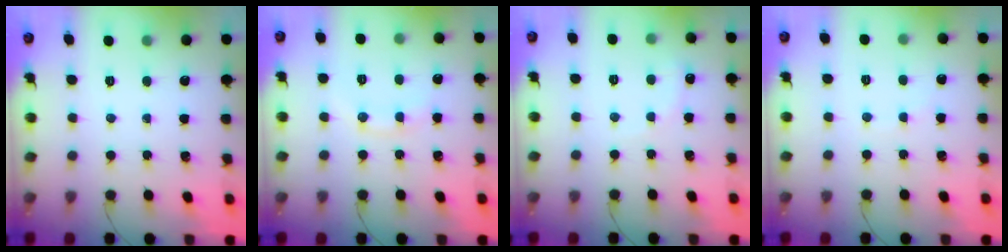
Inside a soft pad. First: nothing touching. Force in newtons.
{"total": 6.6, "press": 6.6, "slide": 1.0}
{"total": 4.6, "press": 4.5, "slide": 1.2}
{"total": 3.8, "press": 3.7, "slide": 0.9}